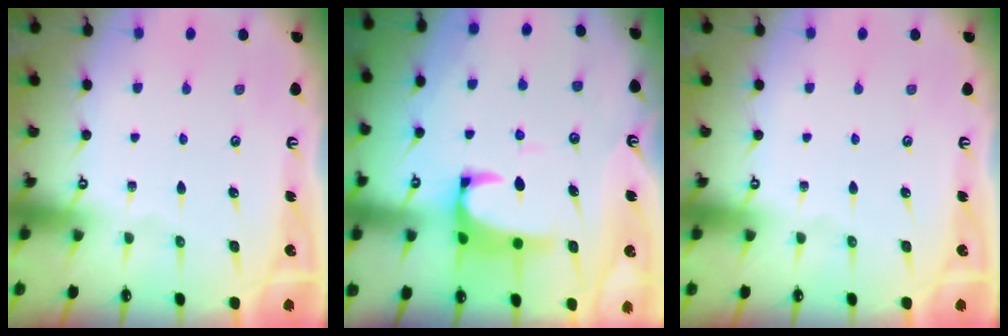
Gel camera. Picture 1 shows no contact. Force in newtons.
{"total": 3.9, "press": 3.8, "slide": 1.0}
{"total": 0.0}